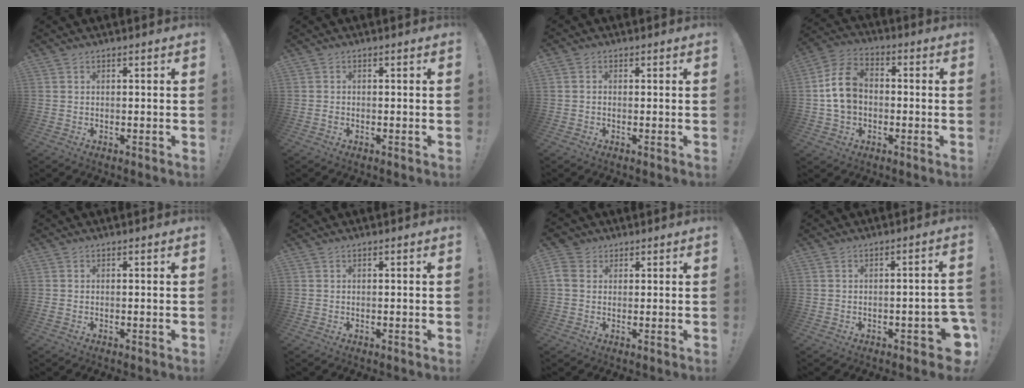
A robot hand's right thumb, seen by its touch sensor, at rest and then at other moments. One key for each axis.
{"total": 0.7, "fx": -0.6, "fy": 0.3, "fz": 0.2, "tx": -0.010, "ty": 0.002, "tz": -0.010}
{"total": 0.7, "fx": -0.2, "fy": 0.7, "fz": 0.3, "tx": -0.009, "ty": 0.003, "tz": -0.003}
{"total": 12.2, "fx": 0.1, "fy": 9.5, "fz": 7.7, "tx": -0.124, "ty": 0.017, "tz": 0.007}
{"total": 0.6, "fx": 0.0, "fy": -0.1, "fz": 0.6, "tx": -0.011, "ty": -0.002, "tz": 0.000}
{"total": 0.0}
{"total": 5.2, "fx": 1.6, "fy": 4.2, "fz": 2.7, "tx": -0.062, "ty": 0.005, "tz": 0.033}
{"total": 5.1, "fx": -2.6, "fy": 1.7, "fz": 4.1, "tx": -0.058, "ty": 0.012, "tz": -0.037}